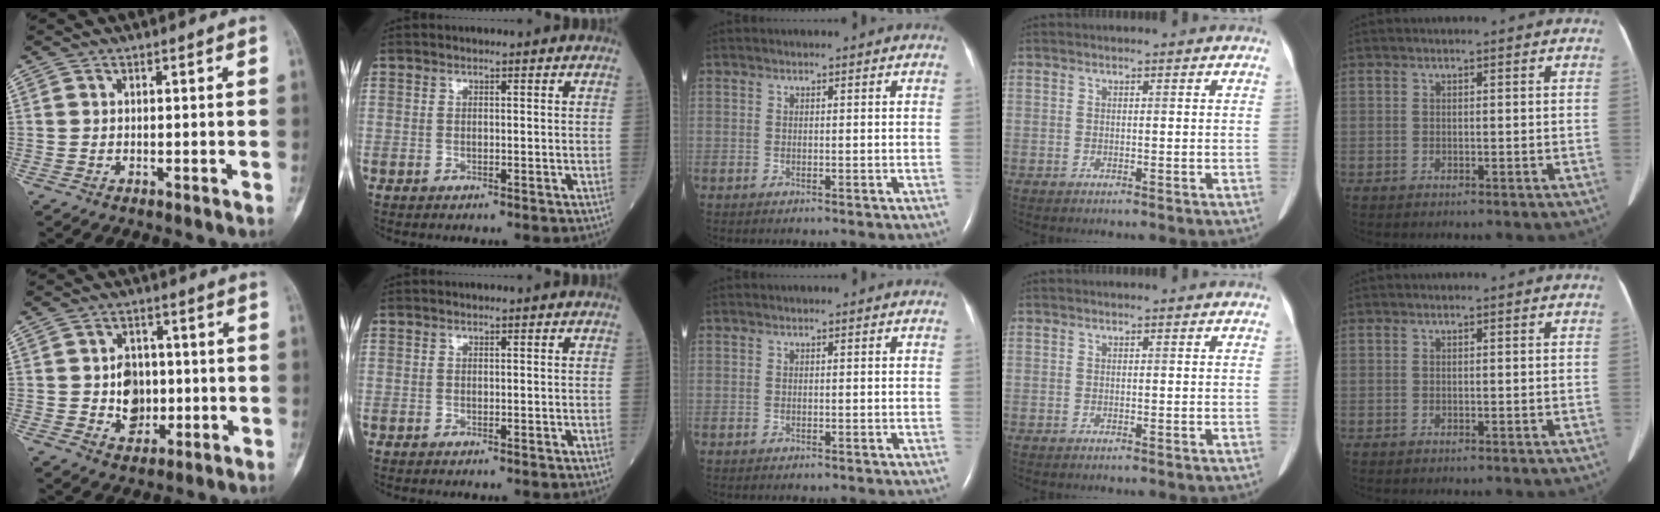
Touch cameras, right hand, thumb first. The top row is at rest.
{"thumb": {"total": 7.5, "force": [-0.4, 6.2, 4.3], "torque": [-0.031, 0.006, -0.002]}}